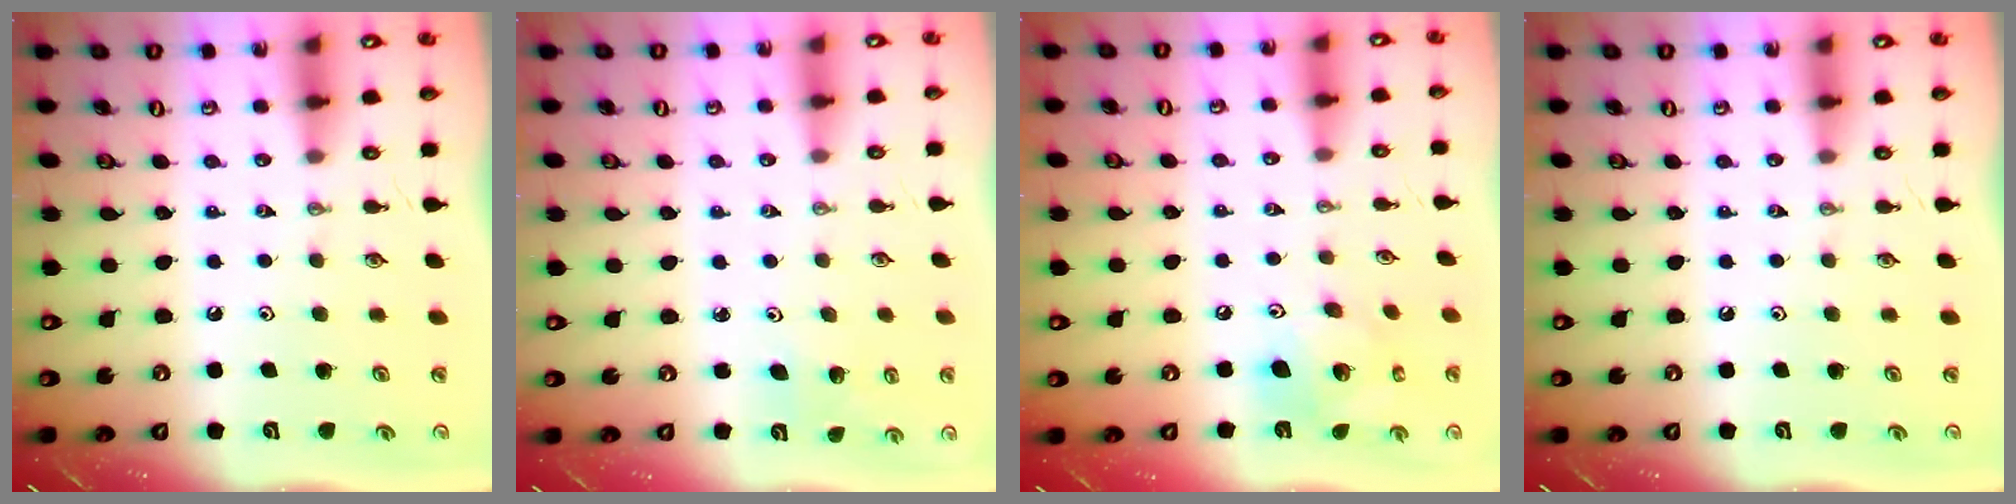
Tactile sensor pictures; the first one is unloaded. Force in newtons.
{"total": 2.4, "press": 2.2, "slide": 1.0}
{"total": 14.3, "press": 14.2, "slide": 1.7}
{"total": 0.0}